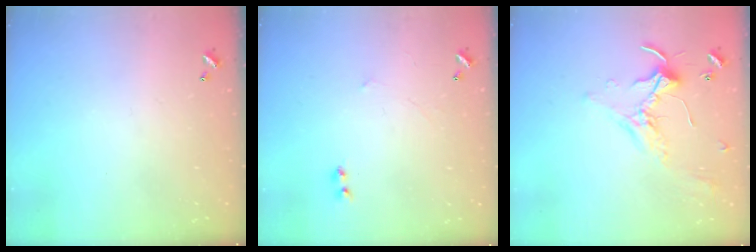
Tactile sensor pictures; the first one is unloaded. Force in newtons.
{"total": 2.3, "press": 2.3, "slide": 0.3}
{"total": 1.7, "press": 1.6, "slide": 0.2}